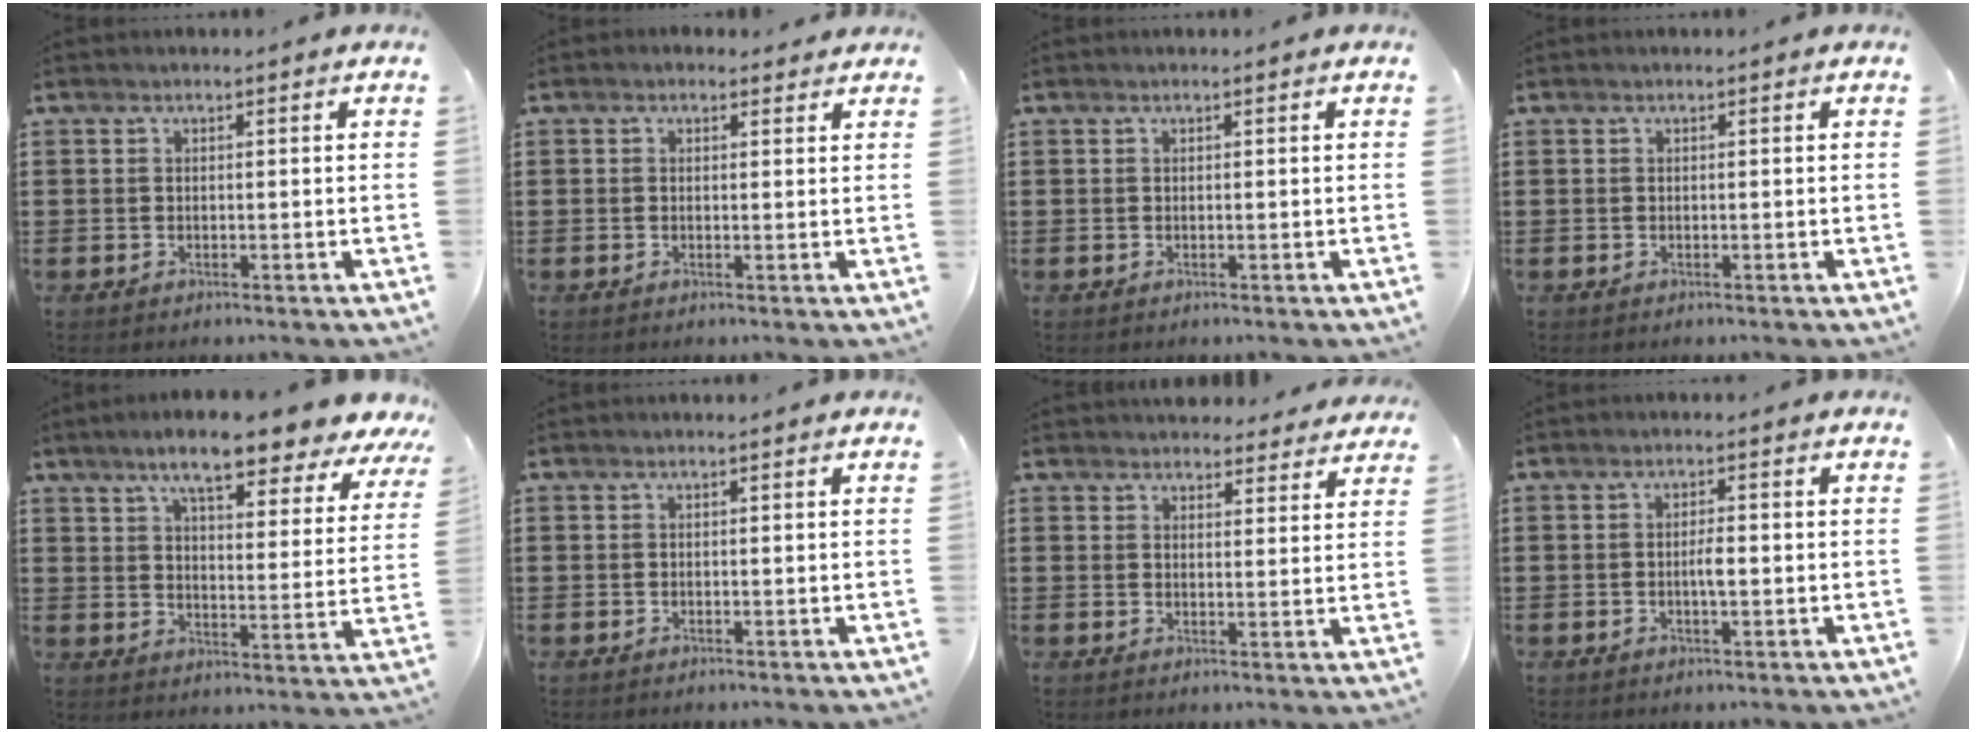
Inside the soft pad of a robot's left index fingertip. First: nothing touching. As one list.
[{"total": 1.0, "force": [0.6, 0.7, 0.3], "torque": [-0.008, 0.007, 0.012]}, {"total": 0.0}, {"total": 0.0}, {"total": 9.6, "force": [7.9, 1.1, 5.3], "torque": [-0.106, -0.038, 0.130]}, {"total": 0.0}, {"total": 3.8, "force": [3.7, 0.8, 0.2], "torque": [-0.007, -0.015, 0.069]}, {"total": 2.4, "force": [-0.3, 0.6, 2.3], "torque": [-0.044, 0.002, -0.007]}]